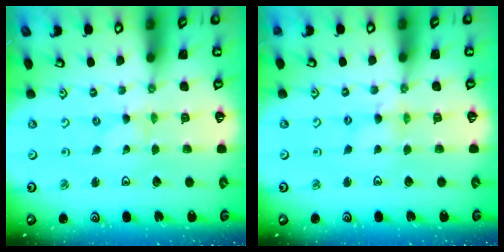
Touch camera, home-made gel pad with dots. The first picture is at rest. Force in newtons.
{"total": 1.7, "press": 1.7, "slide": 0.2}